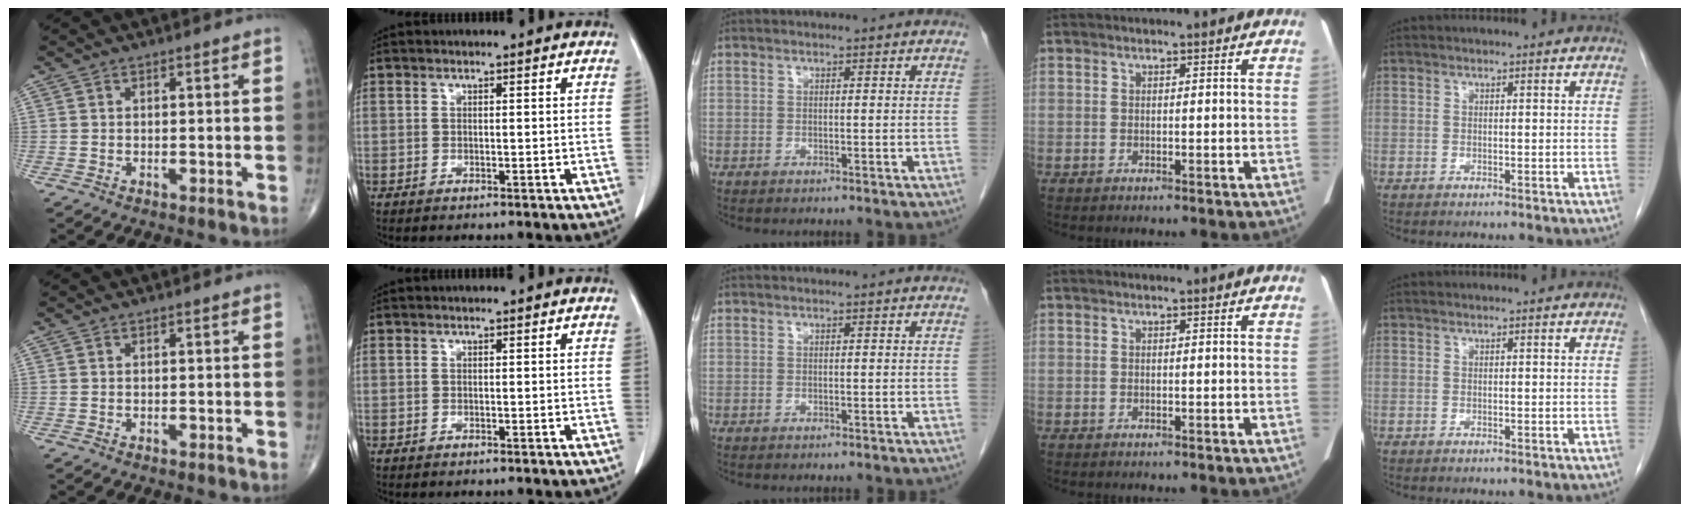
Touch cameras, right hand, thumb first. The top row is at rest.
{}